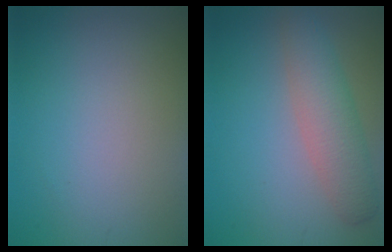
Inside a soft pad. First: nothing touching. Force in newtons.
{"total": 4.1, "press": 4.1, "slide": 0.1}